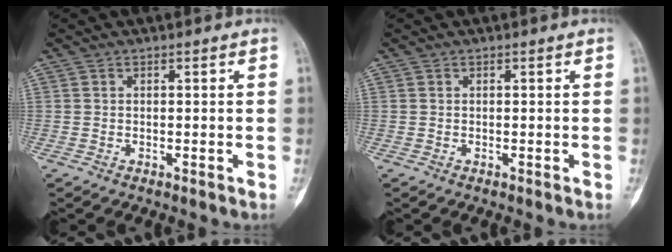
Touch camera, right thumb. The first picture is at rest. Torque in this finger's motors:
{"motor_torque": [0.11, 0.11, 0.02, -0.02, 0.02]}